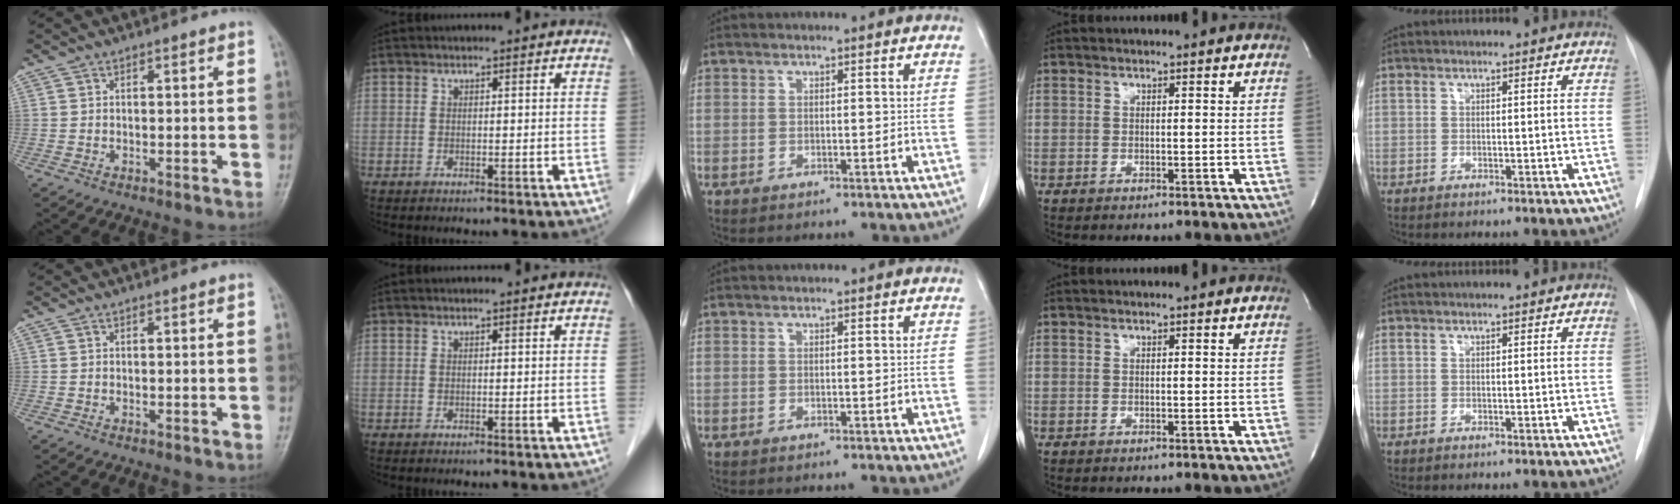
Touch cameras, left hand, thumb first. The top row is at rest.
{}